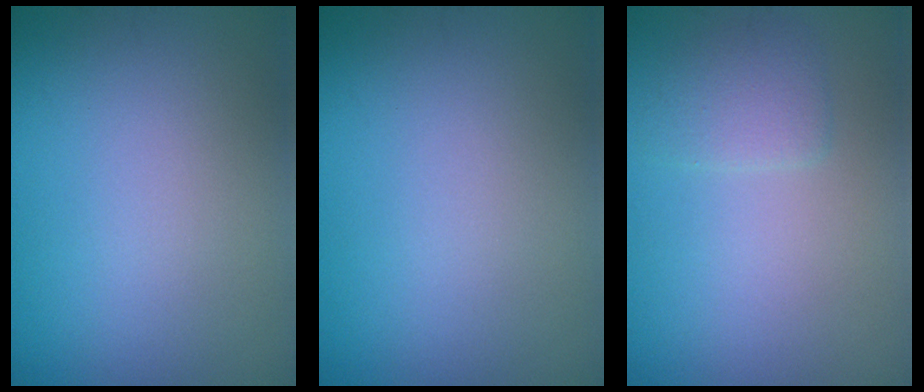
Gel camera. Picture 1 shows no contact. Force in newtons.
{"total": 0.0}
{"total": 1.7, "press": 1.6, "slide": 0.2}